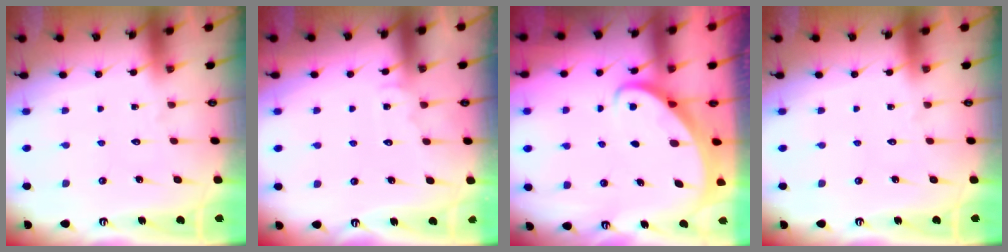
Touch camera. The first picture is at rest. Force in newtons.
{"total": 5.5, "press": 5.5, "slide": 0.3}
{"total": 2.2, "press": 2.2, "slide": 0.3}
{"total": 0.0}